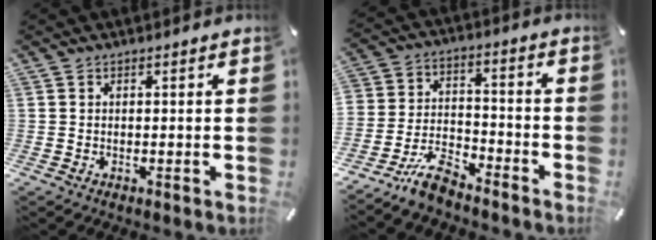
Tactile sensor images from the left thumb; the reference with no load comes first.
{"total": 10.8, "force": [-9.2, 4.5, 3.2], "torque": [-0.059, 0.055, -0.177]}